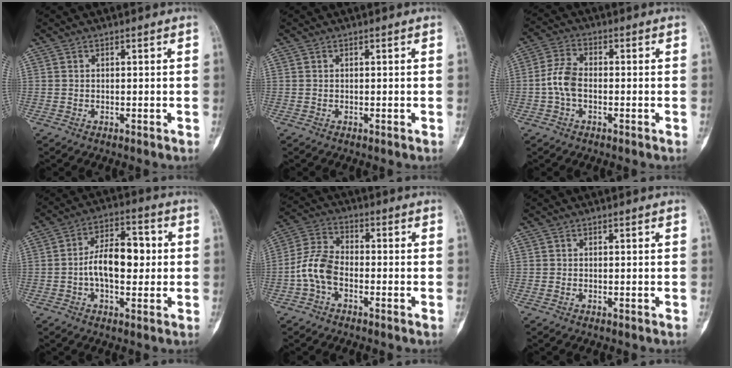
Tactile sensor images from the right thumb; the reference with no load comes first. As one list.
[{"total": 0.0}, {"total": 5.9, "force": [-1.1, 3.4, 4.6], "torque": [-0.100, 0.019, -0.028]}, {"total": 10.8, "force": [-0.3, 5.9, 9.1], "torque": [-0.131, 0.027, -0.012]}, {"total": 7.7, "force": [-2.5, 4.7, 5.6], "torque": [-0.114, 0.028, -0.060]}, {"total": 0.0}]